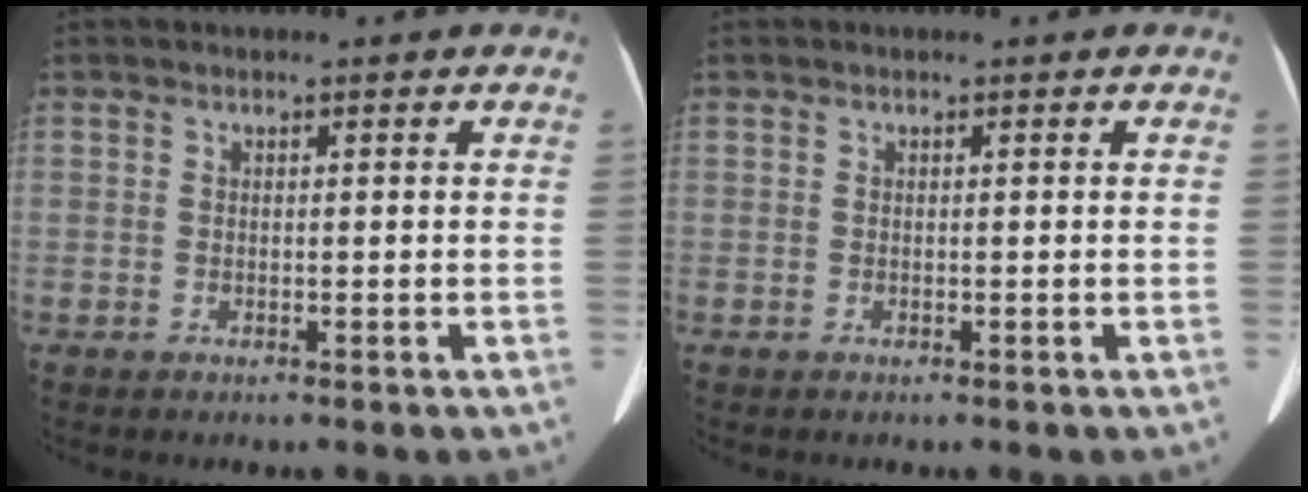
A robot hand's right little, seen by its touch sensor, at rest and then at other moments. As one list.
[{"total": 0.0}]